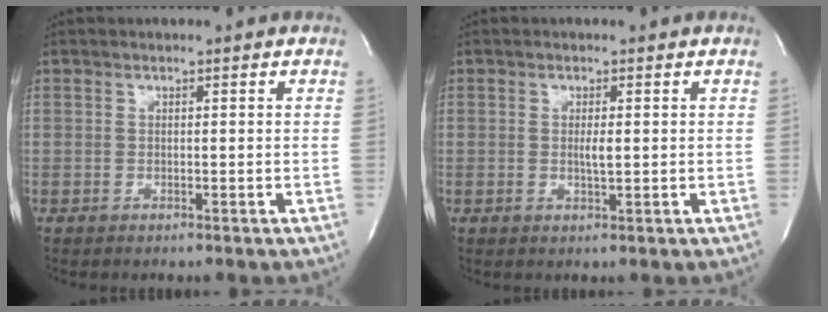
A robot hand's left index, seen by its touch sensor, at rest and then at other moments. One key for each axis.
{"total": 1.7, "fx": 0.0, "fy": 0.3, "fz": 1.7, "tx": -0.035, "ty": -0.001, "tz": 0.001}